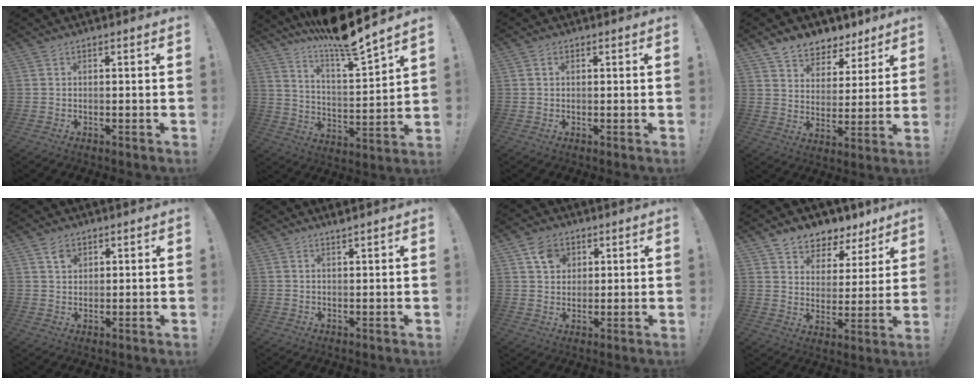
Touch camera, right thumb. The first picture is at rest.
{"total": 11.8, "force": [10.5, -0.5, 5.3], "torque": [-0.099, -0.091, 0.172]}
{"total": 0.8, "force": [0.3, 0.7, 0.4], "torque": [-0.004, 0.000, 0.005]}
{"total": 7.7, "force": [6.2, 4.5, 1.3], "torque": [-0.028, -0.053, 0.120]}
{"total": 3.4, "force": [2.2, 2.4, 1.2], "torque": [-0.008, -0.012, 0.036]}
{"total": 1.5, "force": [1.3, -0.2, 0.8], "torque": [-0.016, -0.004, 0.022]}
{"total": 6.9, "force": [3.3, 5.7, 2.2], "torque": [-0.023, -0.014, 0.061]}
{"total": 6.6, "force": [4.9, 4.2, 1.1], "torque": [-0.017, -0.048, 0.096]}